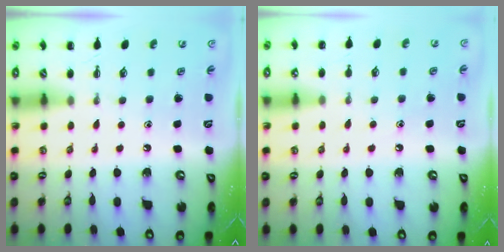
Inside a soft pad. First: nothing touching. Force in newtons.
{"total": 6.2, "press": 5.9, "slide": 1.9}